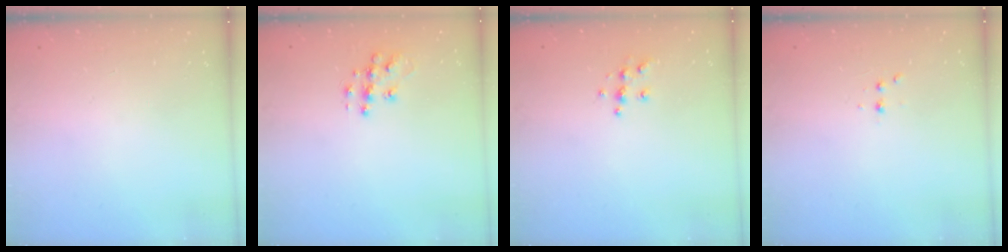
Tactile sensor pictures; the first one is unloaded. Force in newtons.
{"total": 10.2, "press": 10.2, "slide": 0.7}
{"total": 5.9, "press": 5.9, "slide": 0.6}
{"total": 2.9, "press": 2.7, "slide": 1.0}